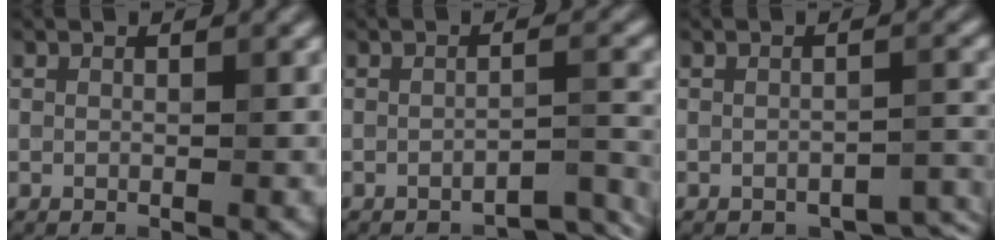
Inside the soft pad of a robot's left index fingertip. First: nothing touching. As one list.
[{"total": 3.5, "force": [-3.1, 0.6, 1.4], "torque": [-0.015, 0.006, -0.043]}, {"total": 2.9, "force": [-2.3, 1.0, 1.3], "torque": [-0.022, -0.002, -0.024]}]